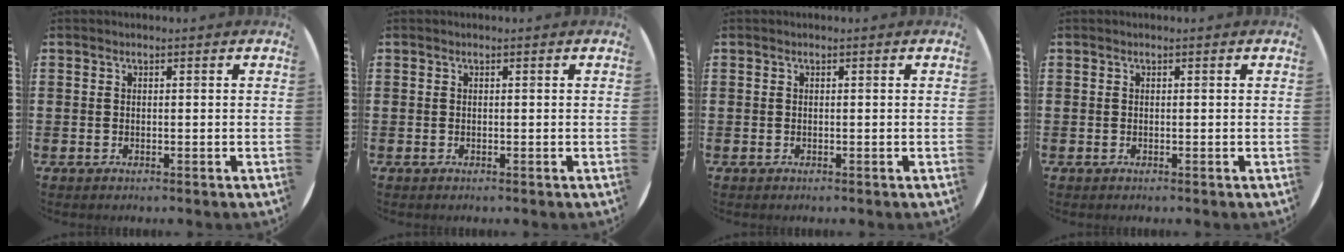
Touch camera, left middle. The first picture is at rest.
{"total": 0.0}
{"total": 0.0}
{"total": 0.0}